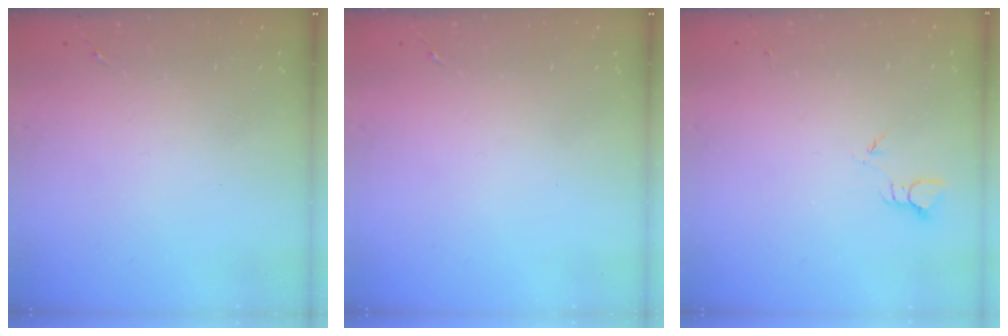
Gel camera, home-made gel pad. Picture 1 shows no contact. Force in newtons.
{"total": 0.0}
{"total": 2.3, "press": 2.3, "slide": 0.1}